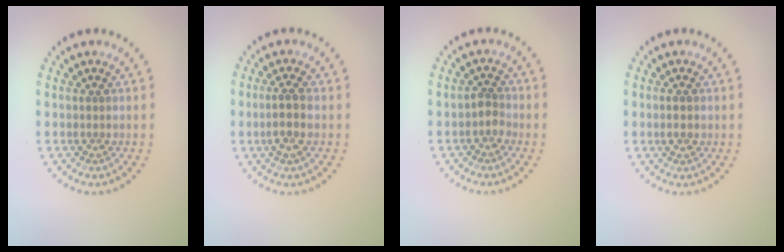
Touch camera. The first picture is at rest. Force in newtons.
{"total": 2.2, "press": 2.0, "slide": 1.0}
{"total": 1.4, "press": 1.2, "slide": 0.8}
{"total": 1.5, "press": 1.5, "slide": 0.1}